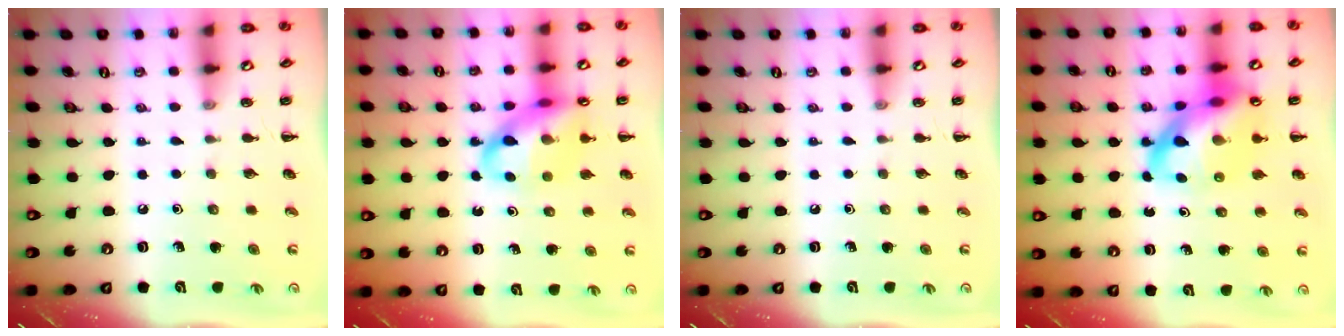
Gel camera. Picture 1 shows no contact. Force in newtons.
{"total": 16.0, "press": 15.5, "slide": 4.0}
{"total": 0.0}
{"total": 18.4, "press": 18.0, "slide": 3.8}